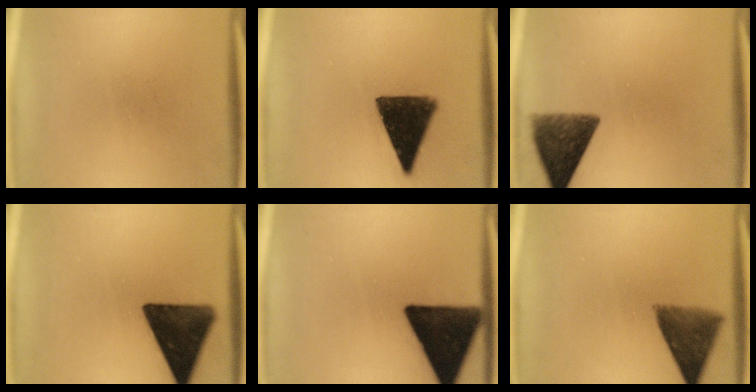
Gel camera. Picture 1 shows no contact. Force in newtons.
{"total": 14.1}
{"total": 10.0}
{"total": 14.9}
{"total": 17.8}
{"total": 8.7}